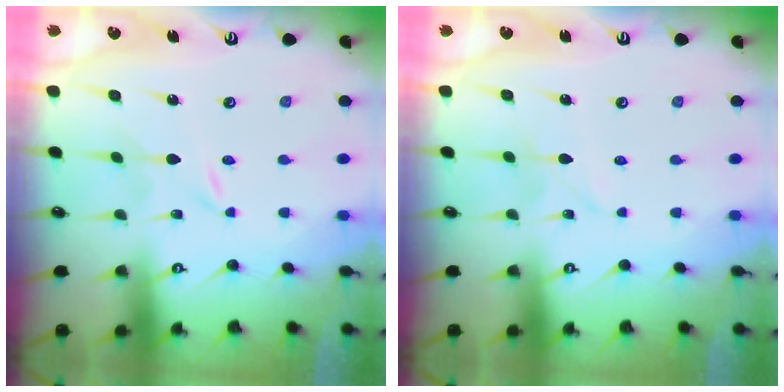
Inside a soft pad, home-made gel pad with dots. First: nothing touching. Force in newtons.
{"total": 1.6, "press": 1.6, "slide": 0.1}